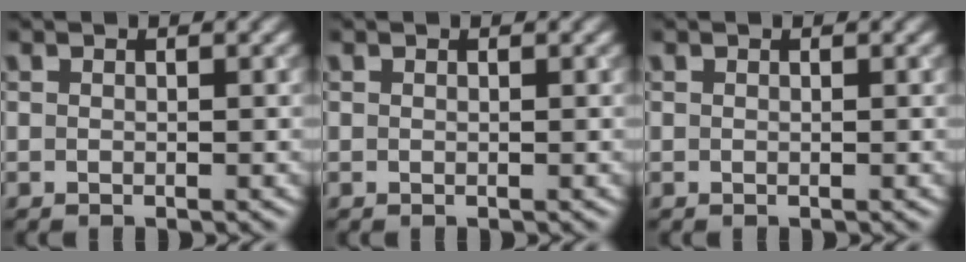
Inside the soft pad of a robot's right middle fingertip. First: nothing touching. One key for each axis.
{"total": 0.0}
{"total": 0.0}